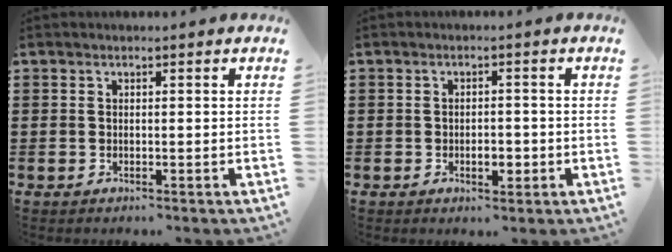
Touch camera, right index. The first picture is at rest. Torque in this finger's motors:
{"motor_torque": [0.06, -0.05, 0.07, 0.01]}